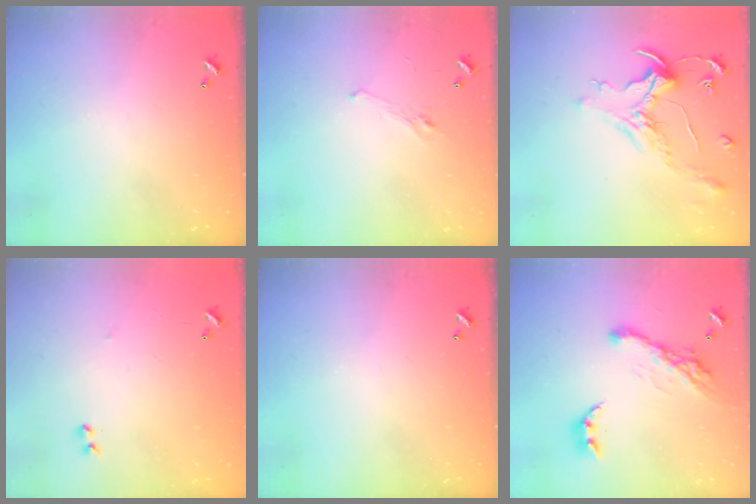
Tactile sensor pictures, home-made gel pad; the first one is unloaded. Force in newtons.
{"total": 1.2, "press": 0.8, "slide": 0.9}
{"total": 1.6, "press": 1.4, "slide": 0.7}
{"total": 7.7, "press": 7.6, "slide": 0.7}
{"total": 0.0}
{"total": 15.5, "press": 15.4, "slide": 1.4}